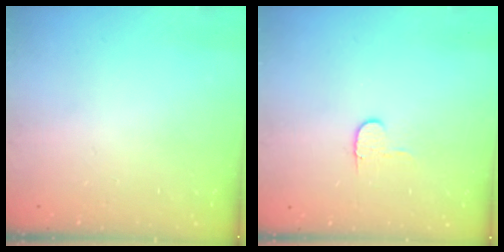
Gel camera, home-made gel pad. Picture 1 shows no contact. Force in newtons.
{"total": 5.5, "press": 5.4, "slide": 0.5}